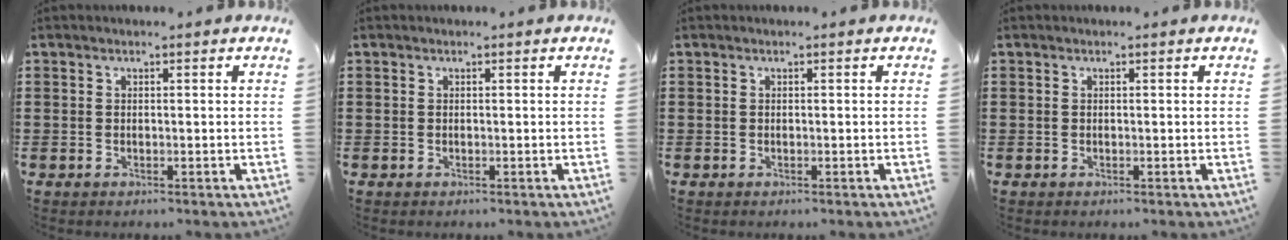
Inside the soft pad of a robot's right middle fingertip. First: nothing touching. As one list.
[{"total": 0.0}, {"total": 0.0}, {"total": 0.0}]